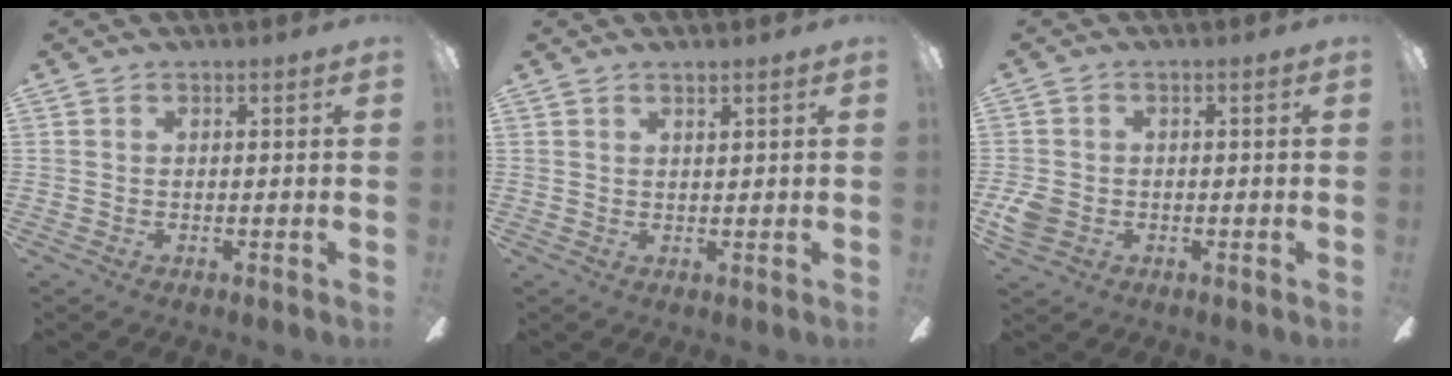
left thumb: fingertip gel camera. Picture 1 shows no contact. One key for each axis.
{"total": 1.2, "fx": 1.1, "fy": 0.1, "fz": 0.6, "tx": -0.013, "ty": -0.001, "tz": 0.020}
{"total": 4.4, "fx": -1.3, "fy": 3.4, "fz": 2.4, "tx": -0.041, "ty": 0.004, "tz": -0.025}